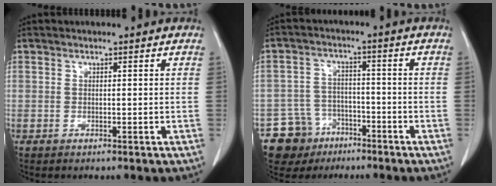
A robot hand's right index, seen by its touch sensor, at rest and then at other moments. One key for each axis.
{"total": 7.9, "fx": -4.8, "fy": 6.2, "fz": 0.5, "tx": -0.011, "ty": 0.014, "tz": -0.077}